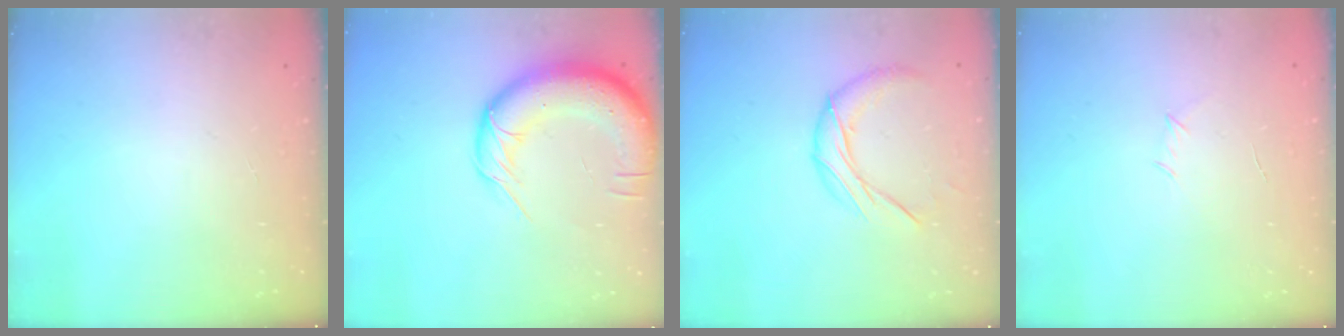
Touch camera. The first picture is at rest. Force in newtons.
{"total": 16.7, "press": 16.2, "slide": 4.1}
{"total": 9.9, "press": 9.9, "slide": 0.3}
{"total": 3.5, "press": 3.4, "slide": 0.9}